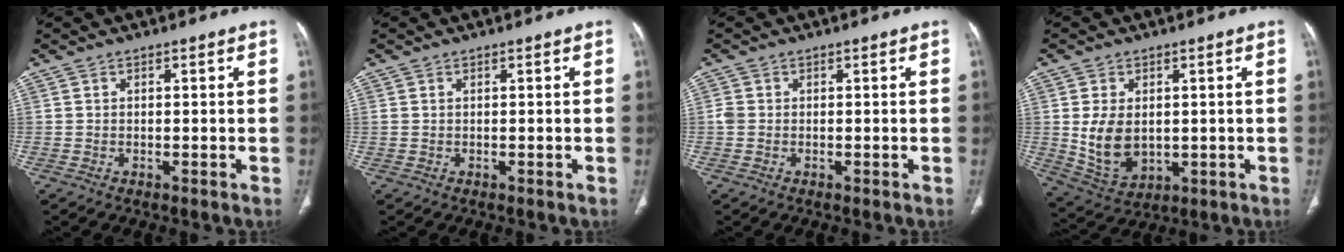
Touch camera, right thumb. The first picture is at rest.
{"total": 0.6, "force": [0.1, 0.4, 0.4], "torque": [-0.014, 0.007, 0.006]}
{"total": 1.4, "force": [-0.1, 1.2, 0.7], "torque": [-0.017, 0.001, -0.004]}
{"total": 9.6, "force": [0.4, 6.5, 7.1], "torque": [-0.119, -0.011, 0.028]}